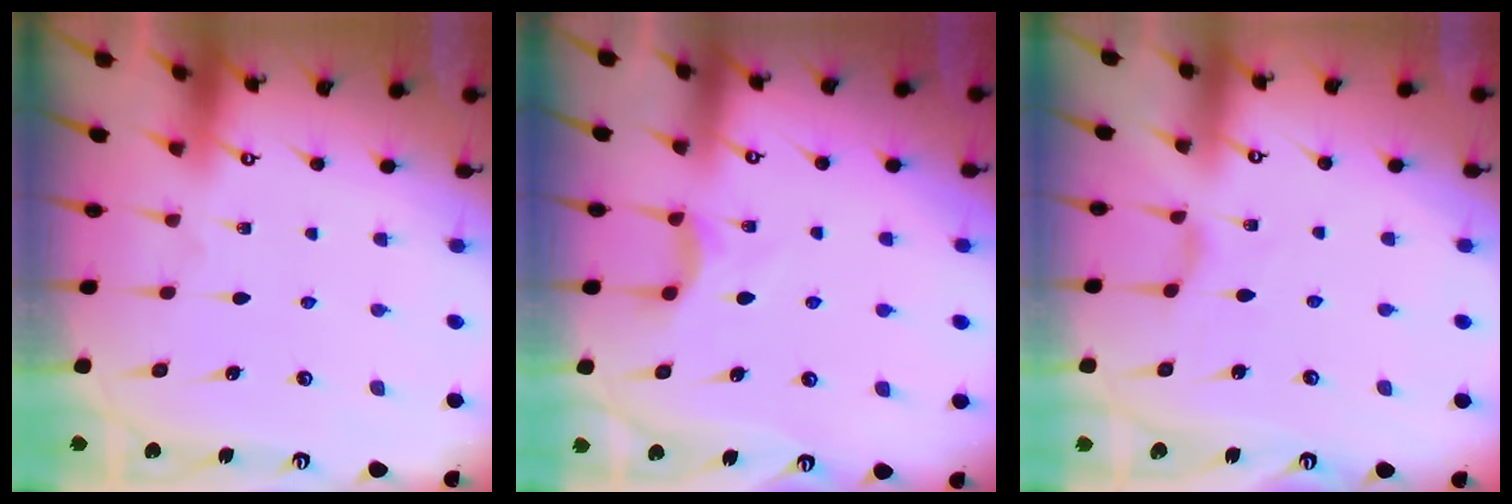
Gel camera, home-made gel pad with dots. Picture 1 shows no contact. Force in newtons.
{"total": 5.2, "press": 5.1, "slide": 1.0}
{"total": 2.0, "press": 2.0, "slide": 0.3}